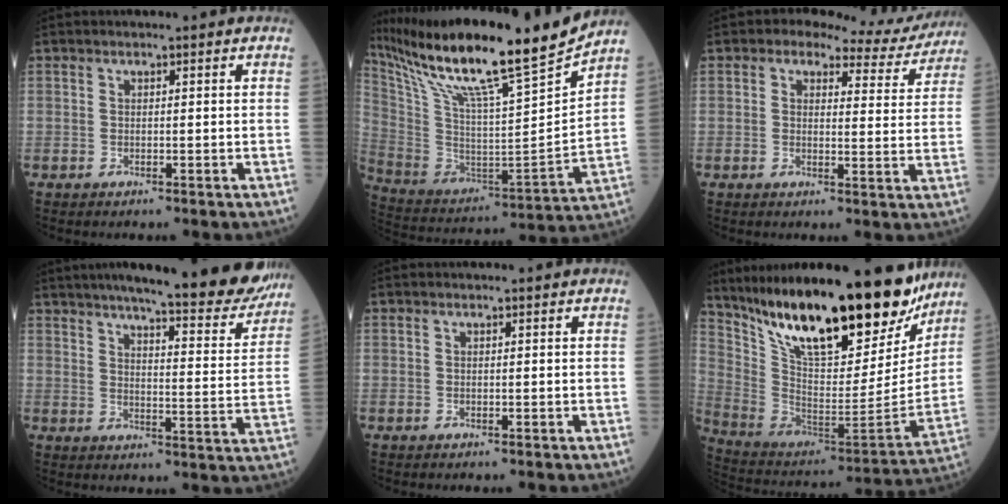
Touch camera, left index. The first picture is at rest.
{"total": 25.5, "force": [21.0, 0.6, 14.4], "torque": [-0.269, -0.026, 0.360]}
{"total": 9.2, "force": [8.1, 3.5, 2.8], "torque": [-0.030, 0.014, 0.085]}
{"total": 23.6, "force": [20.2, 3.3, 11.8], "torque": [-0.165, -0.037, 0.253]}
{"total": 0.0}
{"total": 30.1, "force": [23.0, 8.1, 17.7], "torque": [-0.294, -0.025, 0.360]}